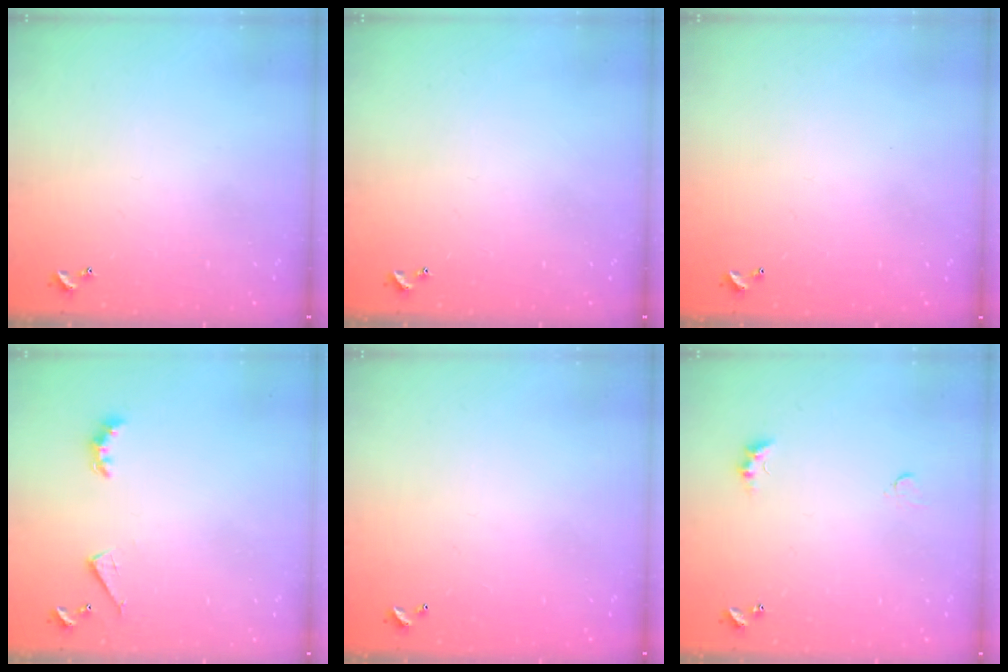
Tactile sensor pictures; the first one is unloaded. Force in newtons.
{"total": 0.0}
{"total": 2.9, "press": 2.9, "slide": 0.1}
{"total": 3.5, "press": 3.5, "slide": 0.6}
{"total": 2.8, "press": 2.8, "slide": 0.1}
{"total": 2.8, "press": 2.8, "slide": 0.5}